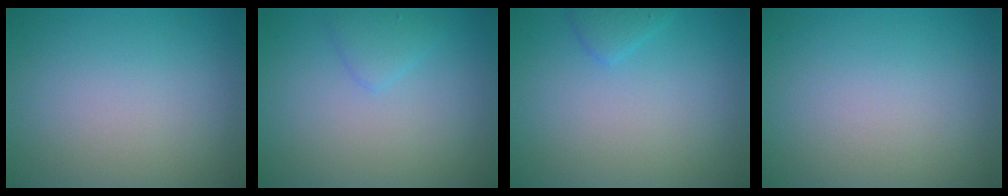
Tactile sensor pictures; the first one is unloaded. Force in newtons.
{"total": 1.5, "press": 1.5, "slide": 0.1}
{"total": 1.2, "press": 1.2, "slide": 0.2}
{"total": 0.0}